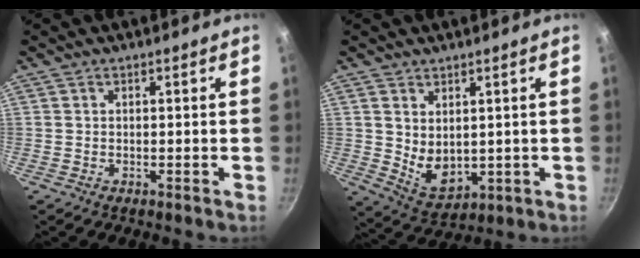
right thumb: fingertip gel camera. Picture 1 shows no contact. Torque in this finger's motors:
{"motor_torque": [-0.43, 0.76, 0.64, 0.56, -0.02]}